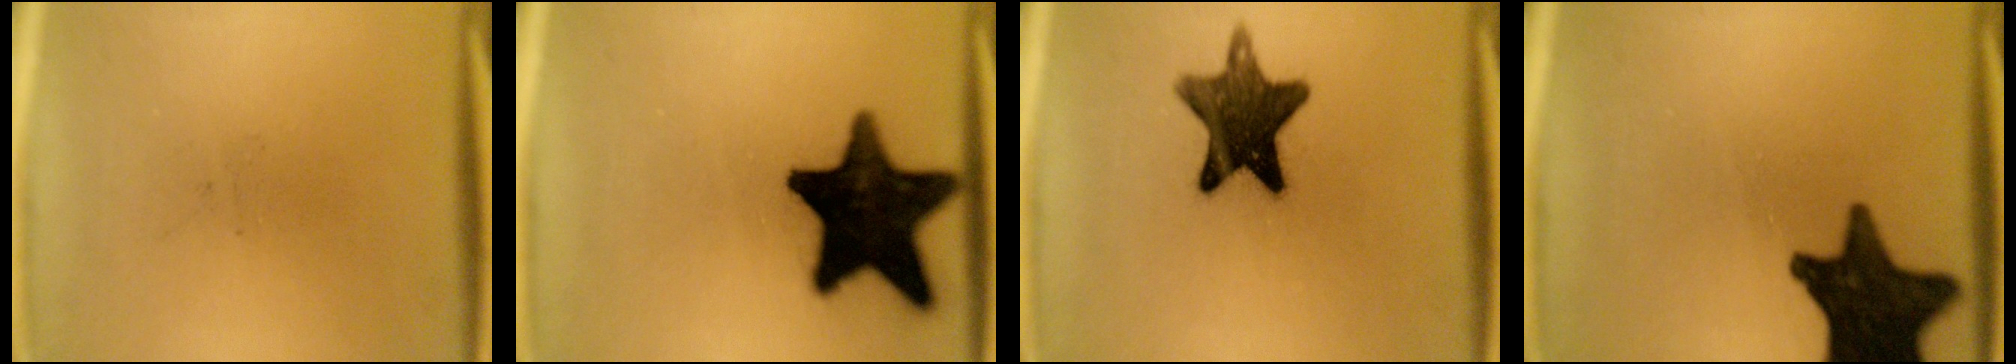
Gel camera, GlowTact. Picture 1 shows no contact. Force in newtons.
{"total": 19.3}
{"total": 13.3}
{"total": 17.0}